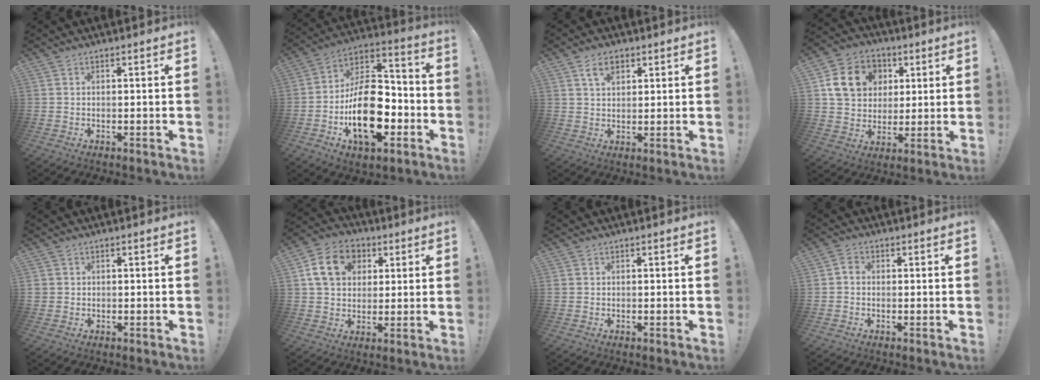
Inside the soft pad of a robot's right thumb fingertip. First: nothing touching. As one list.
[{"total": 24.1, "force": [-6.7, 14.0, 18.5], "torque": [-0.319, 0.042, -0.098]}, {"total": 5.6, "force": [2.9, 3.4, 3.4], "torque": [-0.058, 0.000, 0.053]}, {"total": 14.2, "force": [4.5, 11.8, 6.4], "torque": [-0.091, -0.002, 0.095]}, {"total": 1.4, "force": [0.3, 1.3, 0.0], "torque": [0.000, 0.004, 0.006]}, {"total": 13.9, "force": [4.5, 10.9, 7.5], "torque": [-0.107, -0.005, 0.089]}, {"total": 0.7, "force": [0.1, 0.7, 0.0], "torque": [0.000, 0.004, 0.002]}, {"total": 2.3, "force": [-0.4, 1.8, 1.3], "torque": [-0.032, 0.012, -0.007]}]